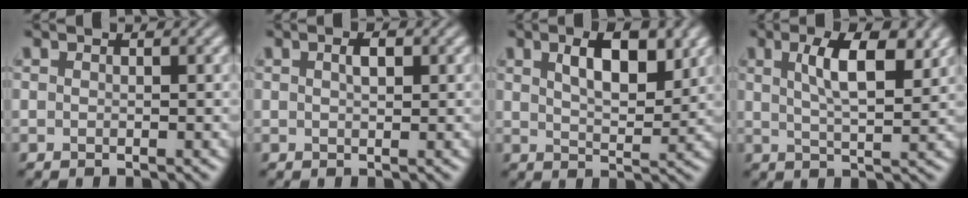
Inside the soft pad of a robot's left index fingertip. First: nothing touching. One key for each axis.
{"total": 1.4, "fx": 0.5, "fy": 0.5, "fz": 1.2, "tx": -0.021, "ty": 0.002, "tz": 0.009}
{"total": 5.4, "fx": 2.4, "fy": 2.1, "fz": 4.3, "tx": -0.069, "ty": 0.003, "tz": 0.039}
{"total": 5.9, "fx": 2.3, "fy": 1.8, "fz": 5.1, "tx": -0.082, "ty": 0.001, "tz": 0.038}